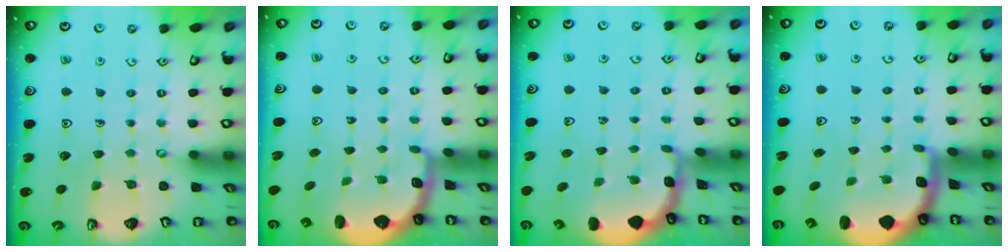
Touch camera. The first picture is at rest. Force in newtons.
{"total": 2.6, "press": 1.9, "slide": 1.7}
{"total": 1.4, "press": 1.4, "slide": 0.1}
{"total": 1.5, "press": 1.5, "slide": 0.3}